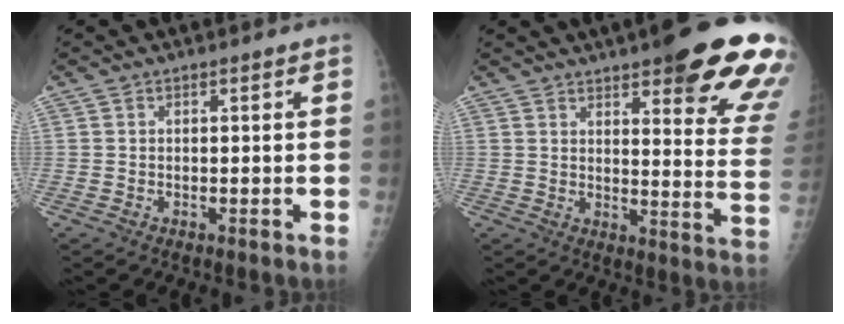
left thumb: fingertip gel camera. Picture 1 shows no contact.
{"total": 22.1, "force": [13.7, 5.0, 16.6], "torque": [-0.175, -0.052, 0.162]}